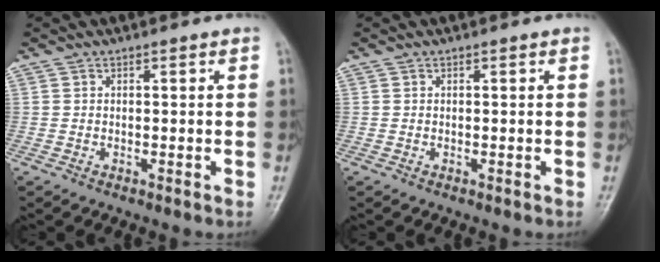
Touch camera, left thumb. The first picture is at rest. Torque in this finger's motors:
{"motor_torque": [0.03, 0.07, -0.11, -0.07, 0.00]}